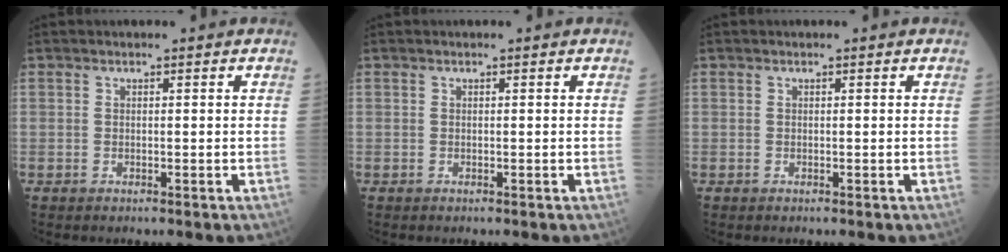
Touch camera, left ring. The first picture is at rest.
{"total": 0.0}
{"total": 0.0}